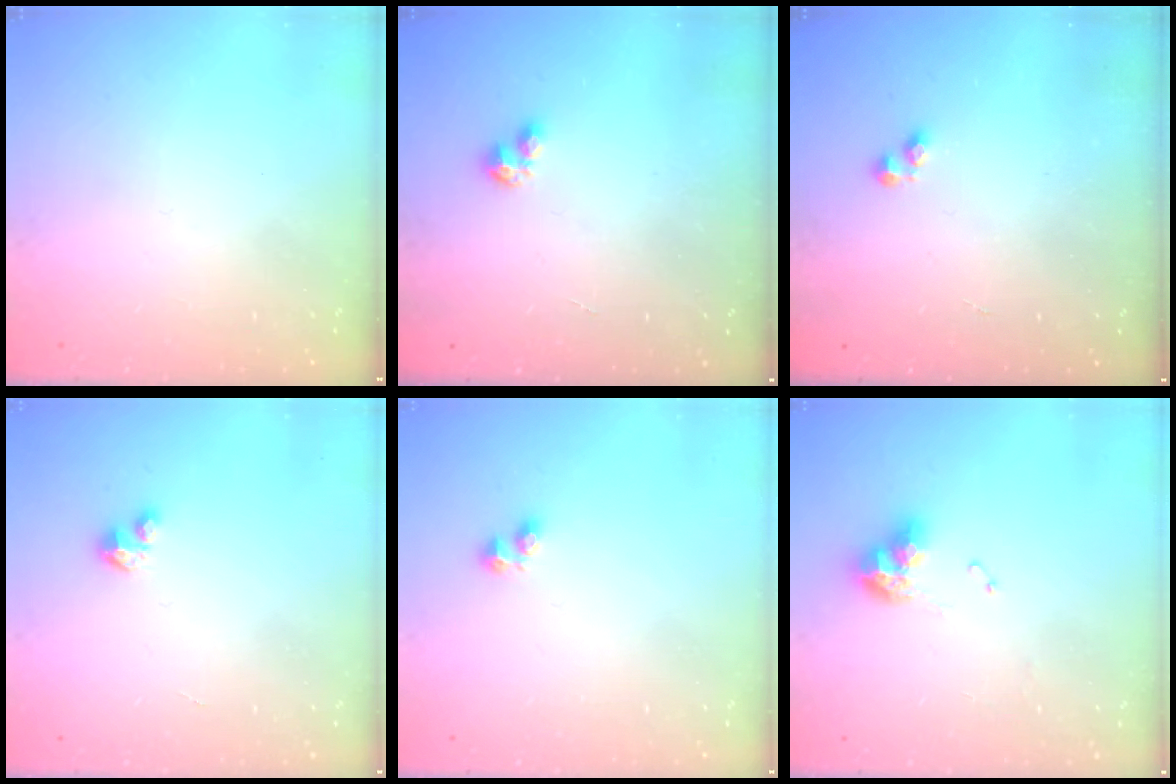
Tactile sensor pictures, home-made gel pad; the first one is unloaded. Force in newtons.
{"total": 1.0, "press": 1.0, "slide": 0.1}
{"total": 2.3, "press": 2.2, "slide": 0.3}
{"total": 1.9, "press": 1.9, "slide": 0.1}
{"total": 2.2, "press": 2.2, "slide": 0.5}
{"total": 9.1, "press": 9.0, "slide": 1.0}